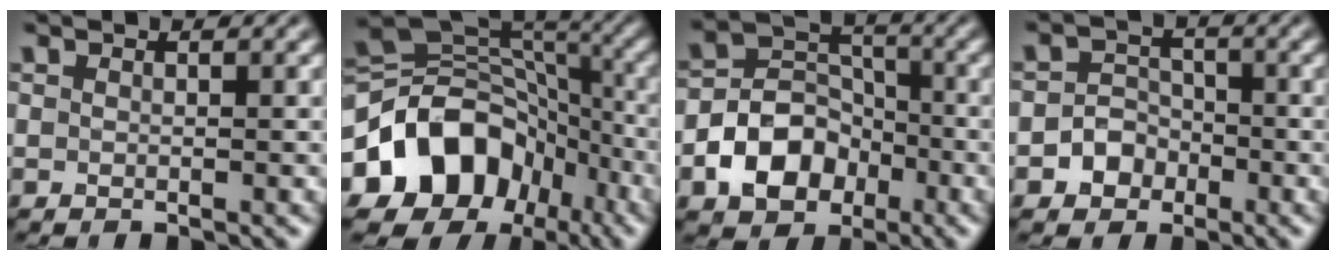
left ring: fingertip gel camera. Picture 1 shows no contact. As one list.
[{"total": 12.6, "force": [-5.2, 9.6, 6.4], "torque": [-0.122, 0.007, -0.099]}, {"total": 6.1, "force": [-2.7, 4.5, 3.0], "torque": [-0.046, 0.001, -0.056]}, {"total": 2.7, "force": [-1.1, 2.4, 0.8], "torque": [0.005, 0.007, -0.026]}]